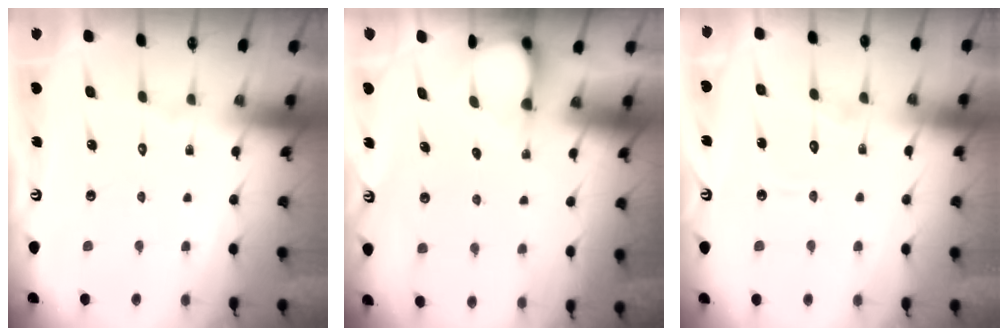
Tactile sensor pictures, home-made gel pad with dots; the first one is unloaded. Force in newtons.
{"total": 4.2, "press": 4.2, "slide": 0.4}
{"total": 6.3, "press": 6.2, "slide": 0.6}